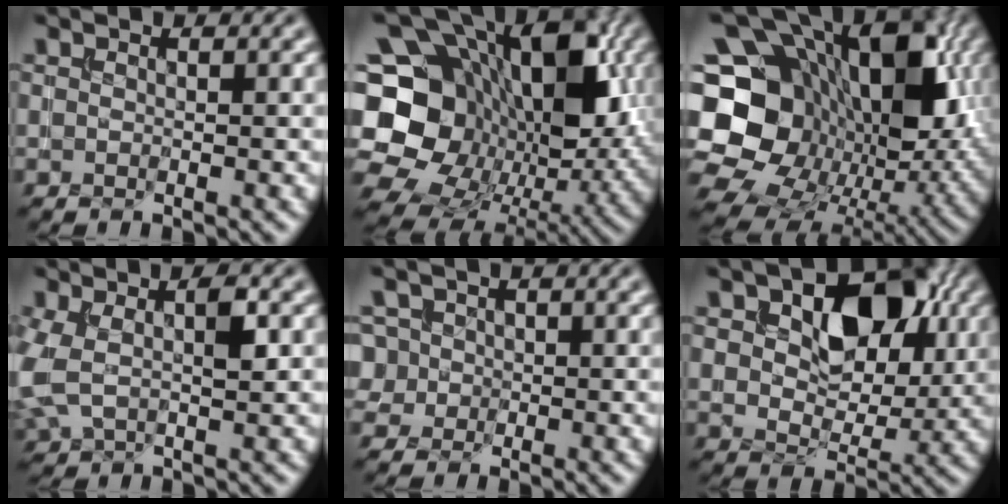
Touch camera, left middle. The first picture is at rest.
{"total": 17.1, "force": [0.6, 13.1, 11.0], "torque": [-0.206, 0.015, 0.029]}
{"total": 18.8, "force": [1.0, 14.4, 12.1], "torque": [-0.215, 0.001, 0.041]}
{"total": 4.7, "force": [0.3, 2.4, 4.1], "torque": [-0.106, 0.000, 0.008]}
{"total": 3.6, "force": [0.5, 3.3, 1.2], "torque": [-0.016, 0.027, 0.000]}
{"total": 8.9, "force": [3.1, 5.3, 6.4], "torque": [-0.105, -0.003, 0.046]}